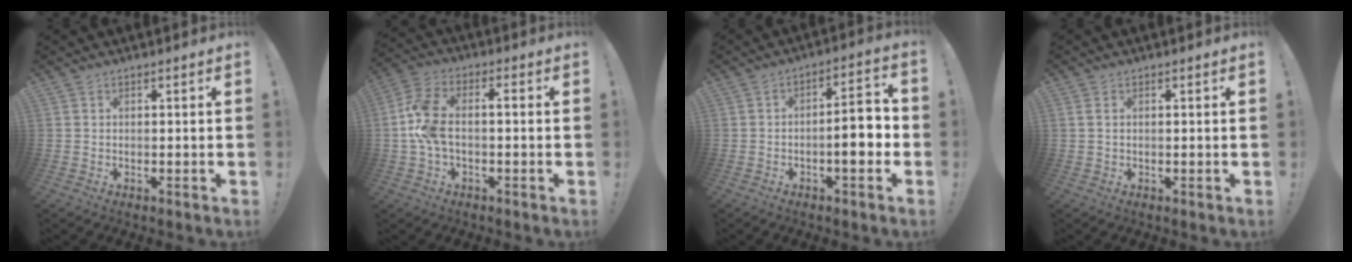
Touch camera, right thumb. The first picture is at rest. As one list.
[{"total": 9.4, "force": [-1.0, 5.1, 7.8], "torque": [-0.166, 0.009, -0.018]}, {"total": 9.2, "force": [-2.3, 2.6, 8.5], "torque": [-0.121, 0.011, -0.044]}, {"total": 1.3, "force": [0.5, 0.7, 1.0], "torque": [-0.024, 0.005, 0.009]}]